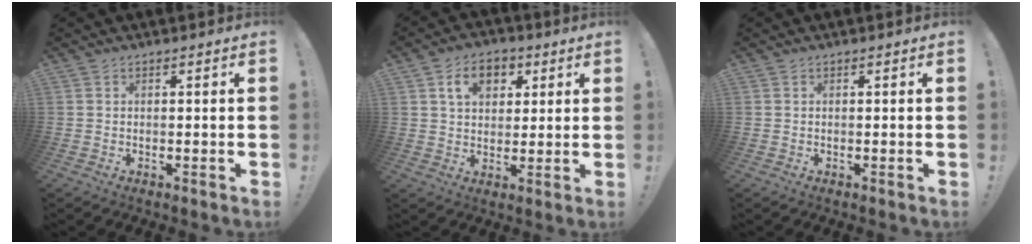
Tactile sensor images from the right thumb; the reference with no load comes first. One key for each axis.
{"total": 9.6, "fx": 3.7, "fy": 7.0, "fz": 5.4, "tx": -0.078, "ty": 0.002, "tz": 0.069}
{"total": 0.0}